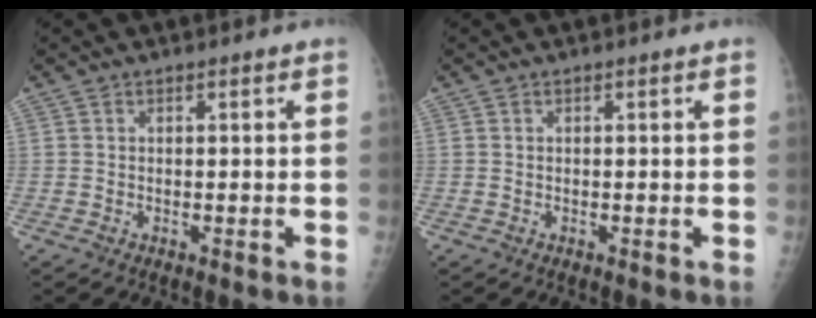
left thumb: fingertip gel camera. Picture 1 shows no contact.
{"total": 0.0}